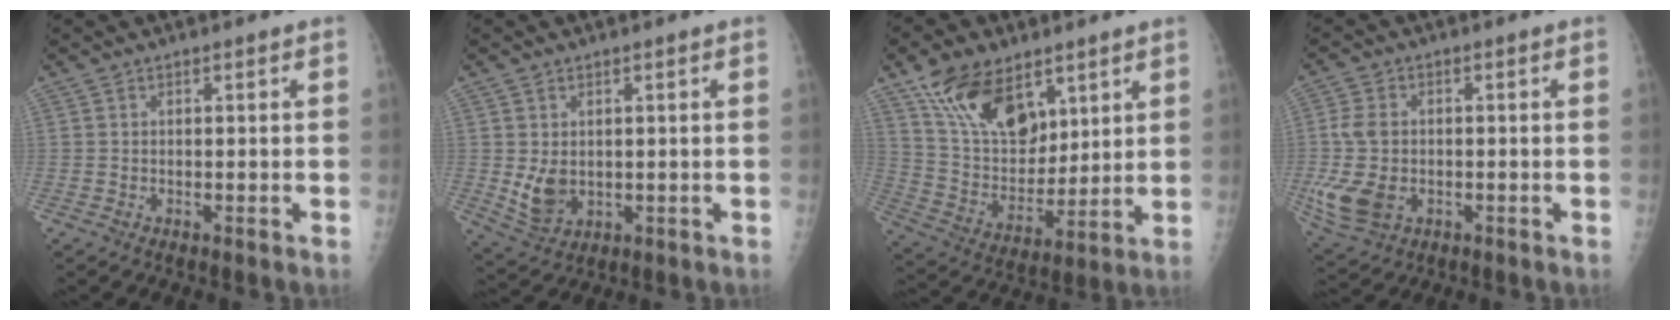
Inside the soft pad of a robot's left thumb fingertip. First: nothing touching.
{"total": 5.3, "force": [0.2, 3.9, 3.6], "torque": [-0.057, -0.013, 0.021]}
{"total": 16.4, "force": [9.8, 9.4, 9.2], "torque": [-0.123, -0.051, 0.192]}
{"total": 9.9, "force": [-1.5, 6.8, 7.0], "torque": [-0.152, 0.000, -0.023]}